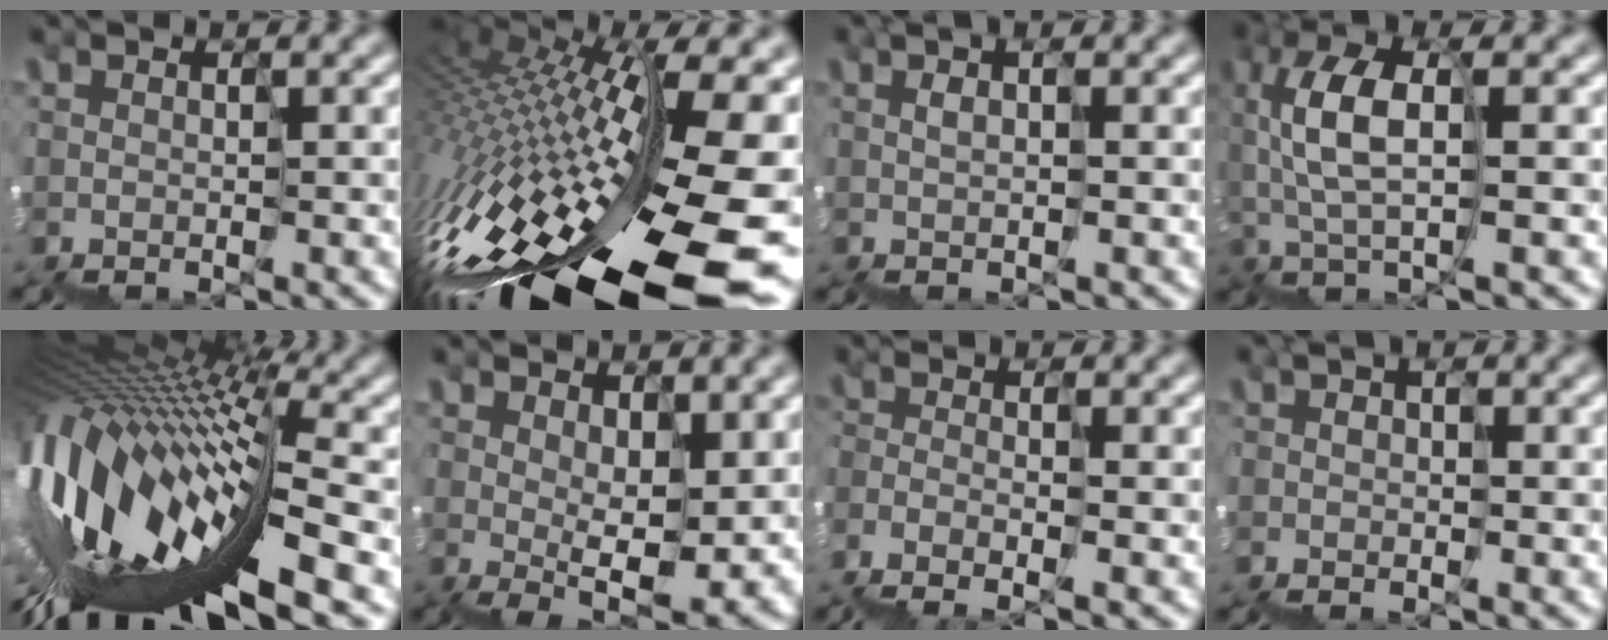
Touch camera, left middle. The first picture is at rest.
{"total": 15.6, "force": [-5.0, 4.7, 14.0], "torque": [-0.263, 0.004, -0.083]}
{"total": 0.6, "force": [0.4, -0.3, -0.3], "torque": [0.014, 0.010, 0.007]}
{"total": 3.8, "force": [-0.4, 1.5, 3.4], "torque": [-0.097, 0.021, -0.022]}
{"total": 12.6, "force": [-3.7, 4.7, 11.1], "torque": [-0.219, 0.009, -0.066]}
{"total": 4.5, "force": [1.3, 2.4, 3.6], "torque": [-0.058, -0.003, 0.023]}
{"total": 2.4, "force": [-2.3, -0.2, -0.2], "torque": [-0.018, 0.003, -0.060]}
{"total": 0.0}